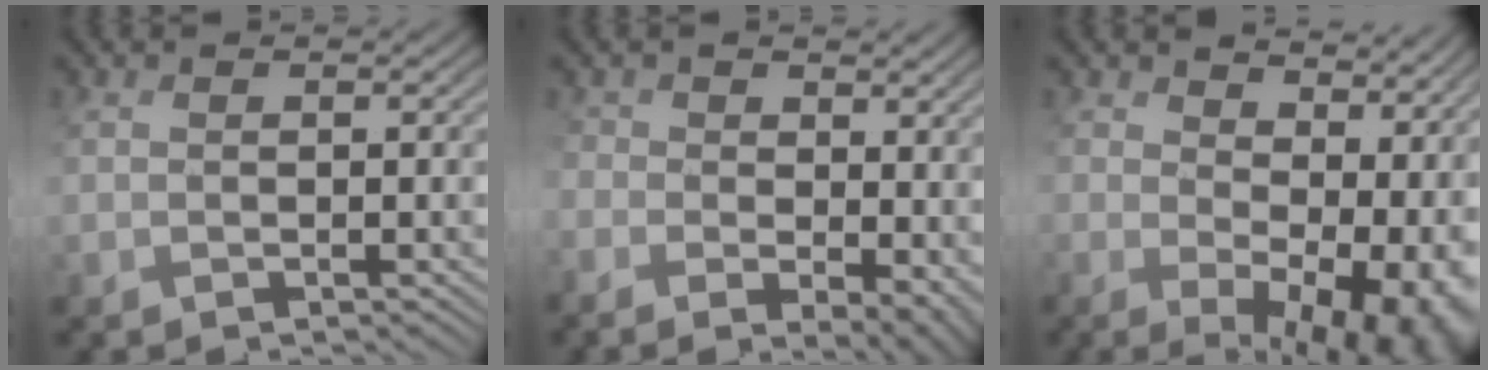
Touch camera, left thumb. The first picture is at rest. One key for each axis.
{"total": 8.5, "fx": -1.4, "fy": 5.5, "fz": 6.4, "tx": -0.145, "ty": -0.033, "tz": -0.005}
{"total": 14.2, "fx": 2.4, "fy": 9.0, "fz": 10.7, "tx": -0.134, "ty": -0.028, "tz": 0.084}